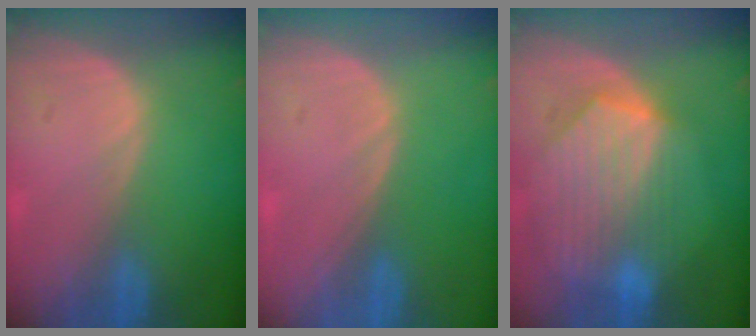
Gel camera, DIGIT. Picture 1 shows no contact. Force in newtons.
{"total": 0.0}
{"total": 9.5, "press": 8.4, "slide": 4.6}